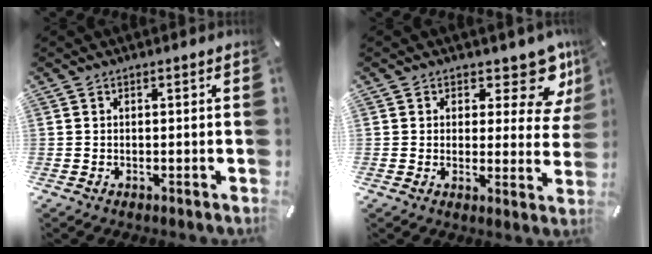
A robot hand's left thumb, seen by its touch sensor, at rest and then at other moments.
{"total": 10.5, "force": [7.1, 5.2, 5.8], "torque": [-0.063, -0.054, 0.121]}